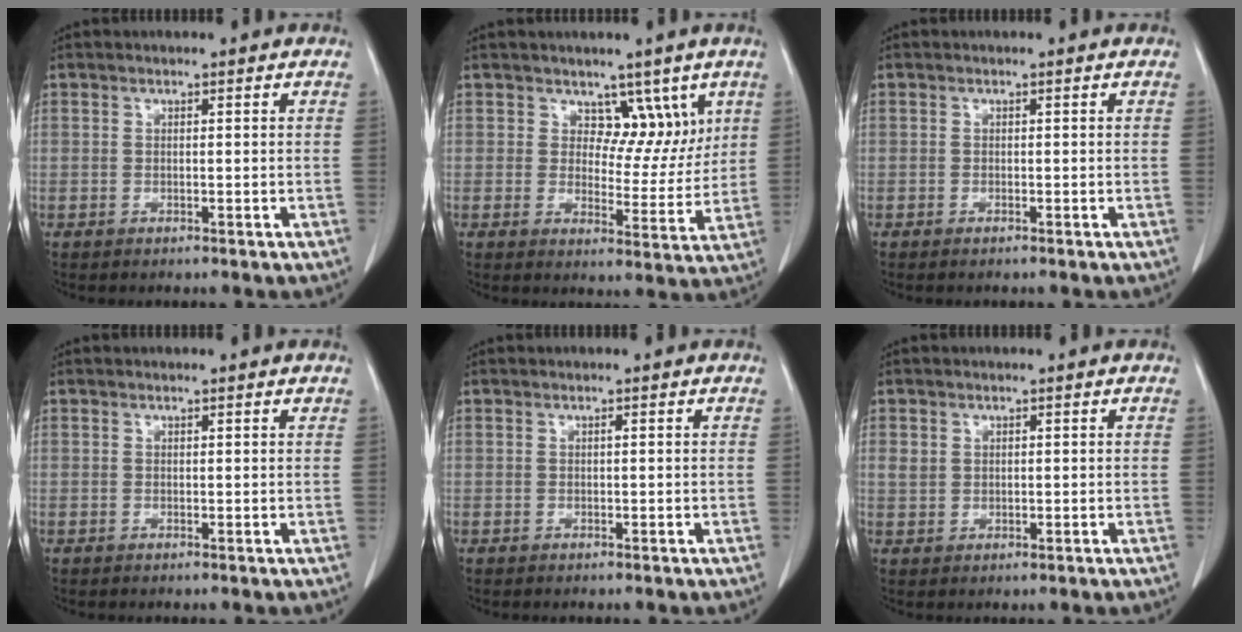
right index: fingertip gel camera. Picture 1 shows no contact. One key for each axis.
{"total": 6.2, "fx": 3.7, "fy": 4.1, "fz": 2.7, "tx": -0.012, "ty": -0.004, "tz": 0.055}
{"total": 0.6, "fx": -0.5, "fy": 0.1, "fz": 0.3, "tx": -0.010, "ty": -0.002, "tz": -0.006}
{"total": 0.0}
{"total": 0.0}
{"total": 1.9, "fx": 0.7, "fy": 1.6, "fz": 0.9, "tx": -0.019, "ty": 0.003, "tz": 0.017}